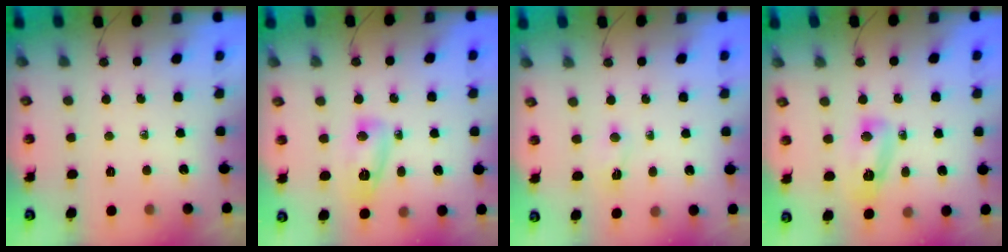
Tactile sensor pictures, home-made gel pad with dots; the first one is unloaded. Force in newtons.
{"total": 7.7, "press": 7.7, "slide": 0.8}
{"total": 2.2, "press": 2.1, "slide": 0.7}
{"total": 14.1, "press": 8.6, "slide": 11.2}